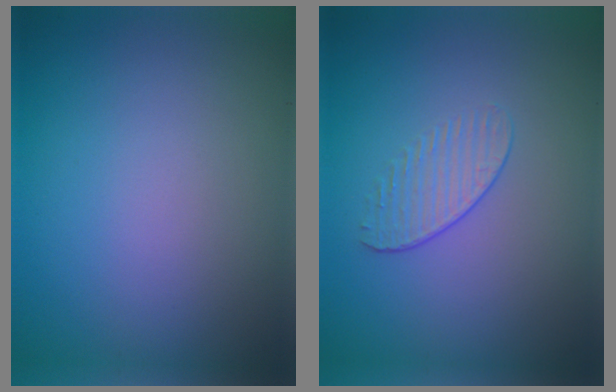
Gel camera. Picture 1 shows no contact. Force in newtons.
{"total": 1.3, "press": 0.7, "slide": 1.1}